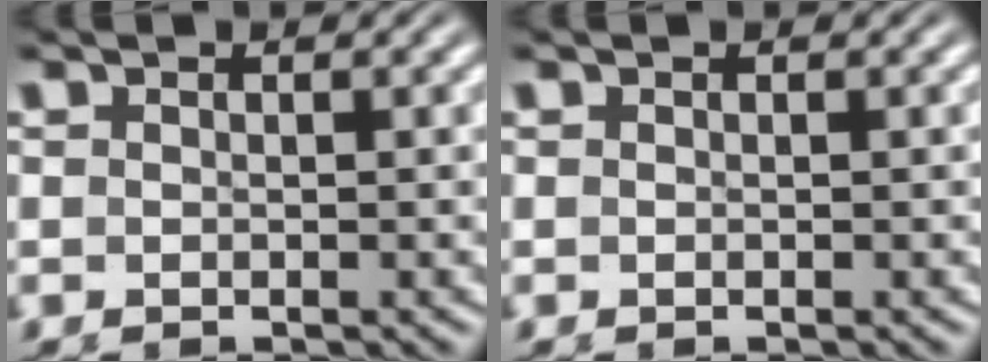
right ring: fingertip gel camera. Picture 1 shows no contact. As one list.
[{"total": 0.0}]